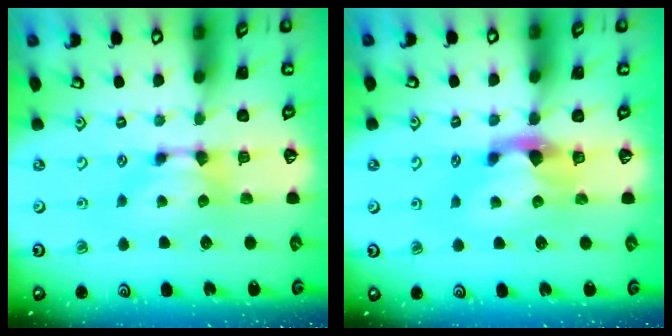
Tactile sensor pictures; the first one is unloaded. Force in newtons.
{"total": 2.3, "press": 1.9, "slide": 1.2}